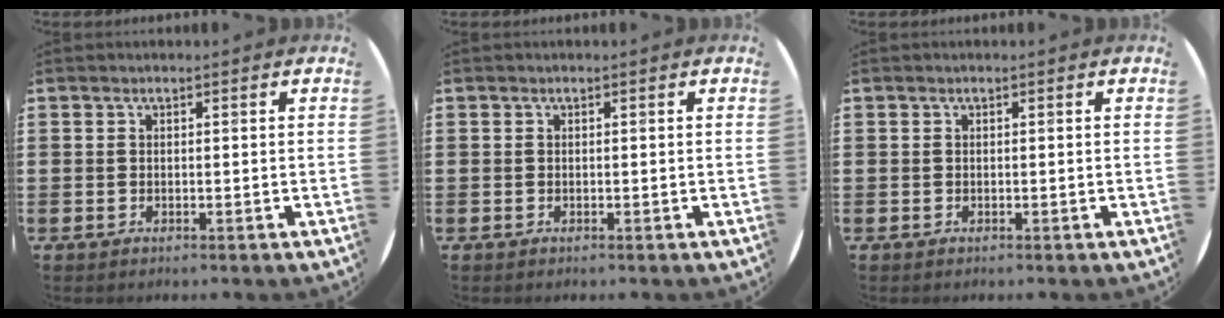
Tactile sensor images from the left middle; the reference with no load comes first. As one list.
[{"total": 0.0}, {"total": 0.0}]